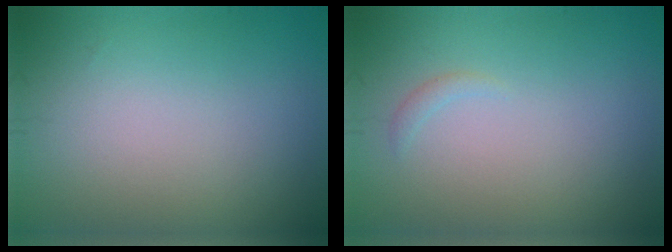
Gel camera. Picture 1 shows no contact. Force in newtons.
{"total": 0.6, "press": 0.6, "slide": 0.1}